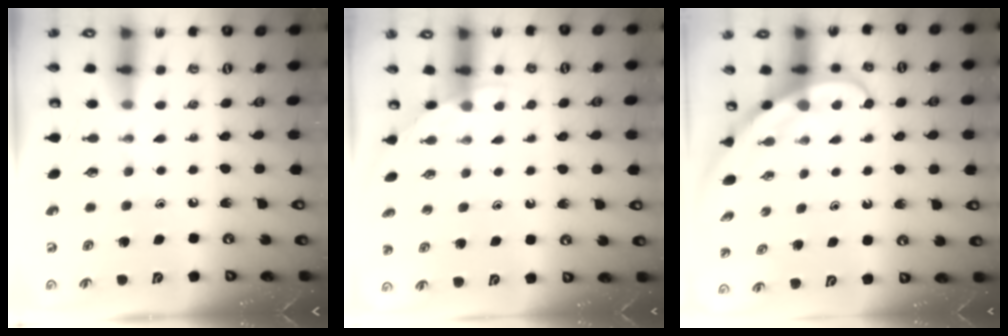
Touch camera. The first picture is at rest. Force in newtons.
{"total": 2.5, "press": 2.5, "slide": 0.2}
{"total": 3.8, "press": 3.8, "slide": 0.3}